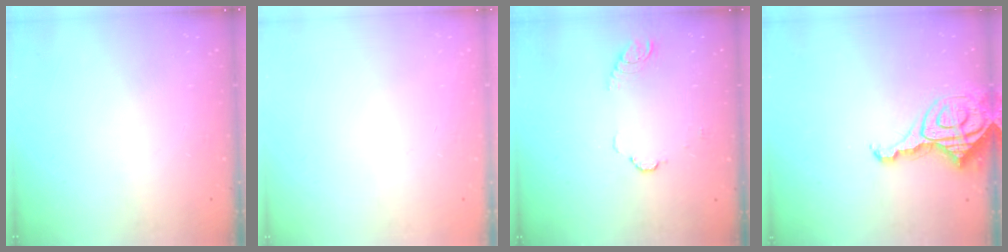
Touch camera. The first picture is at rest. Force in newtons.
{"total": 0.0}
{"total": 3.0, "press": 3.0, "slide": 0.3}
{"total": 12.5, "press": 12.4, "slide": 1.4}